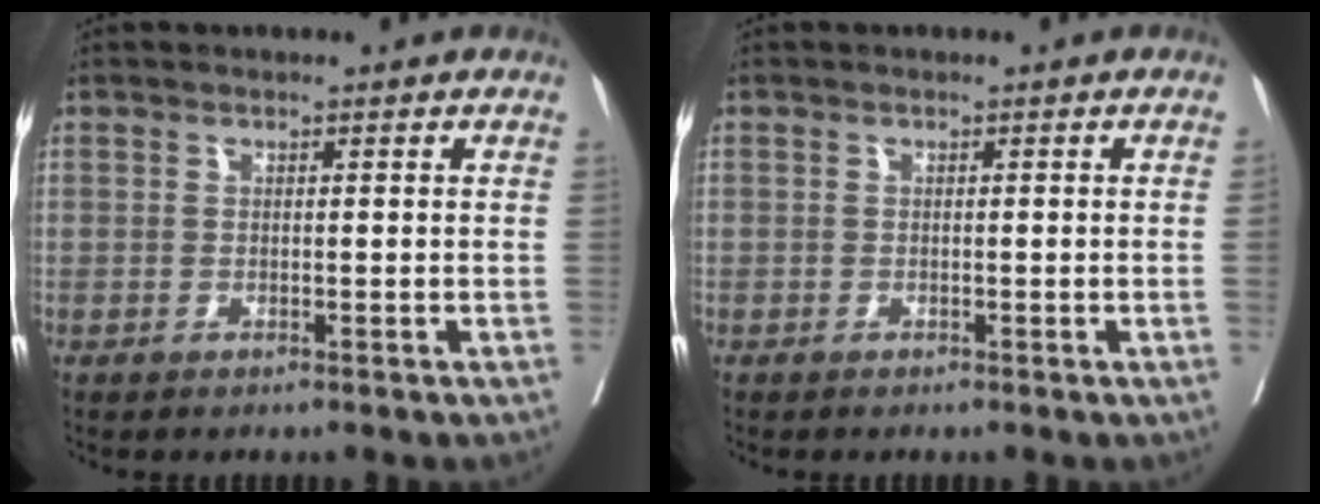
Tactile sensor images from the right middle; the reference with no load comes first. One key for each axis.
{"total": 0.0}